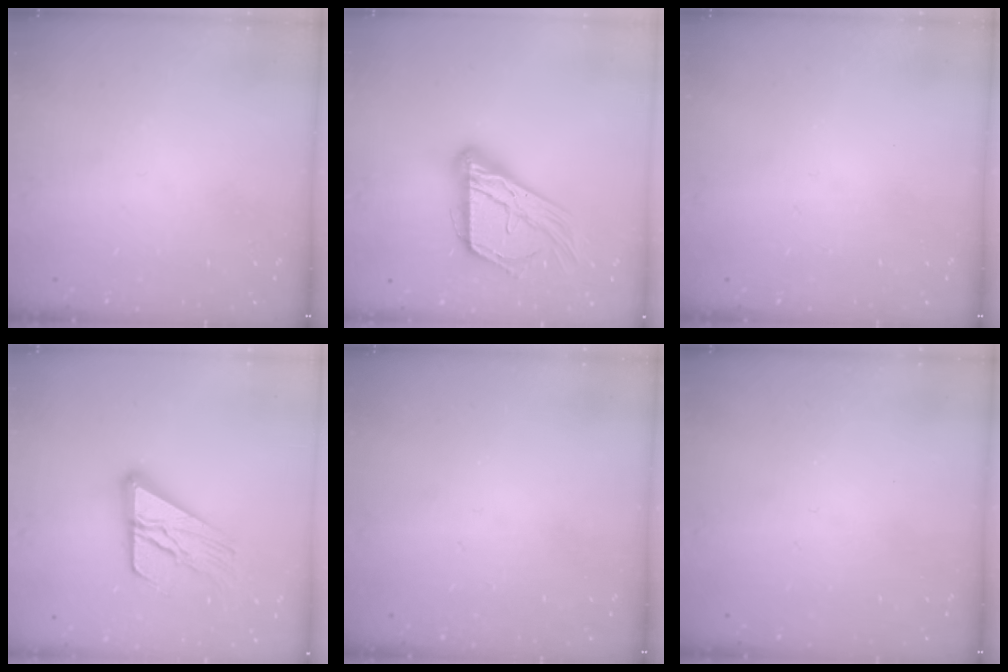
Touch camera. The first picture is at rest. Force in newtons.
{"total": 17.9, "press": 17.8, "slide": 1.5}
{"total": 0.0}
{"total": 16.5, "press": 16.5, "slide": 1.6}
{"total": 0.0}
{"total": 0.0}